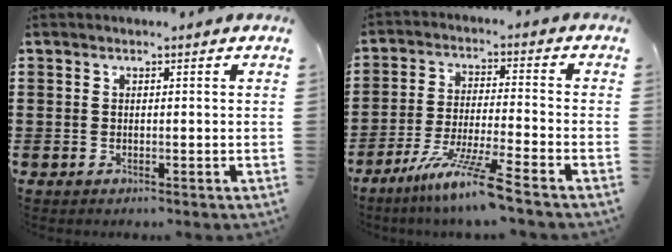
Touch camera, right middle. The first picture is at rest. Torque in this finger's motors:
{"motor_torque": [2.07, -0.07, 0.72, 0.21]}